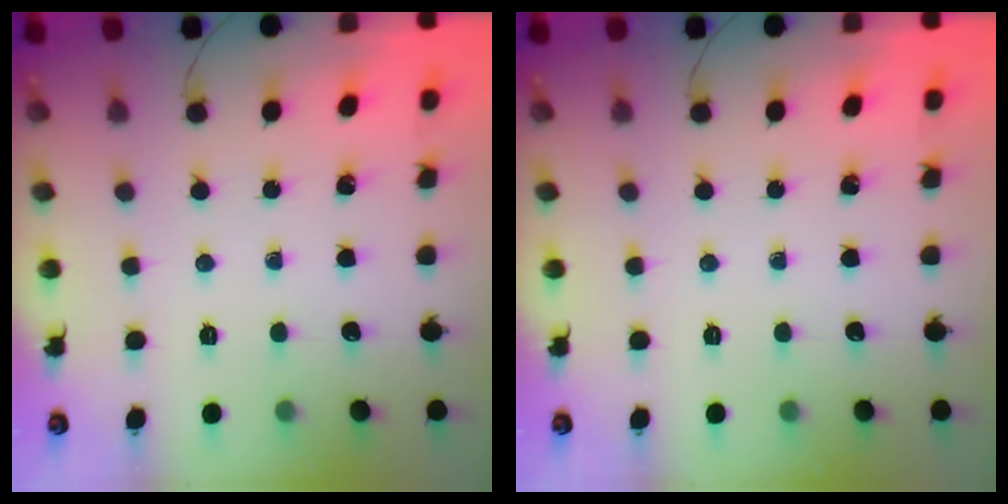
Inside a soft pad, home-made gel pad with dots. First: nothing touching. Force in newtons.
{"total": 0.0}